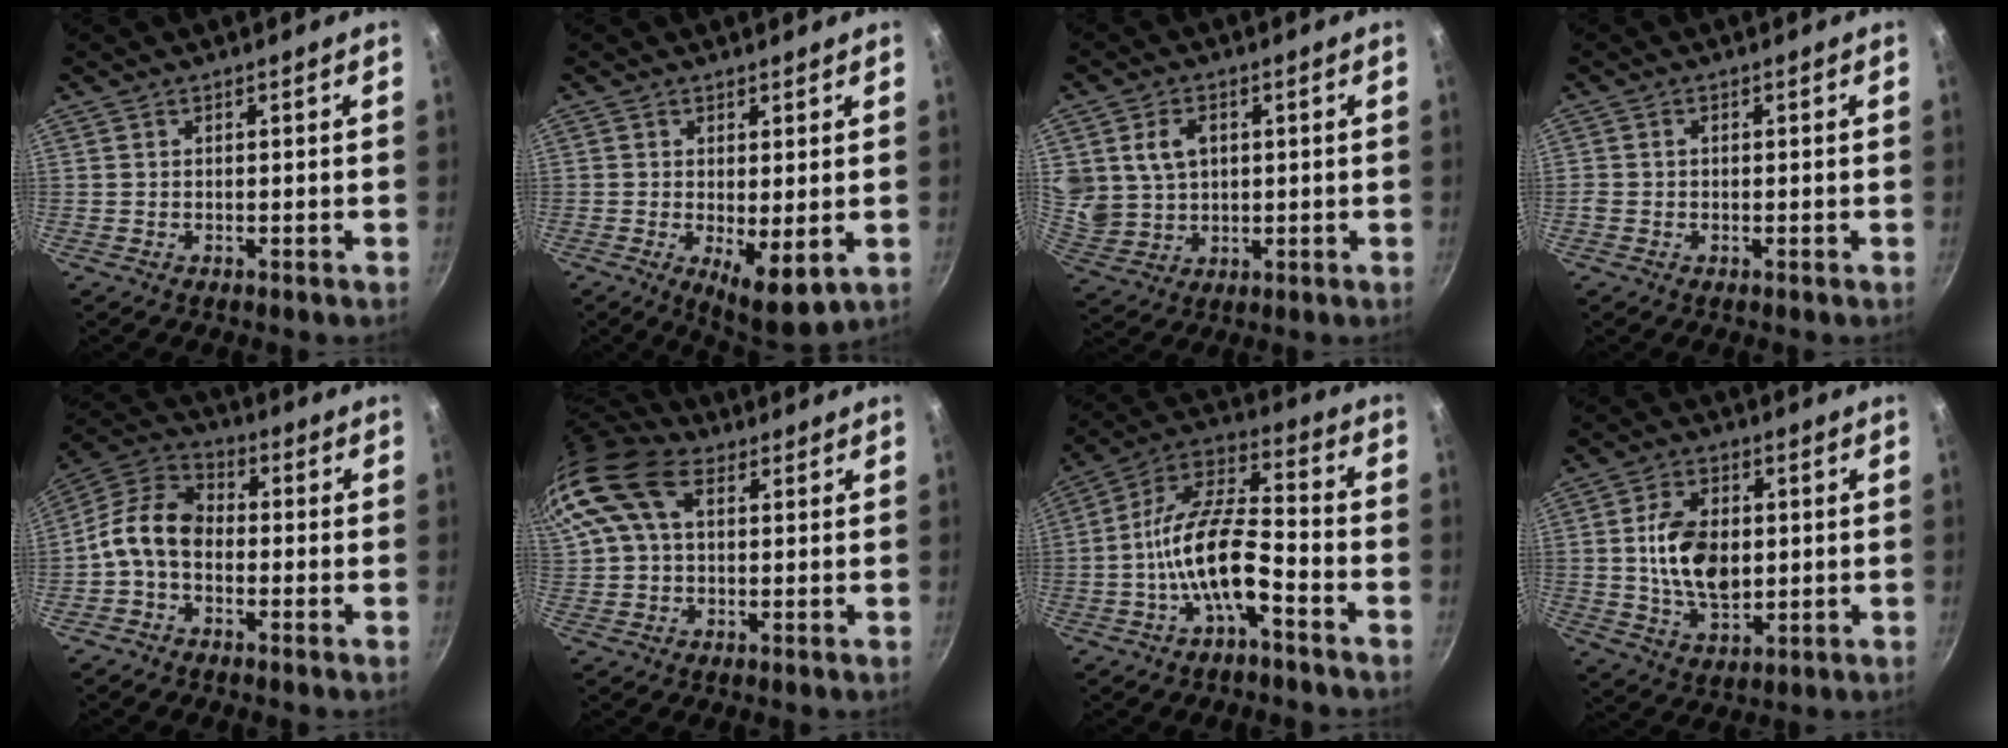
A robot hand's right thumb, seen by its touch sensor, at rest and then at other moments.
{"total": 7.3, "force": [-0.6, 2.7, 6.7], "torque": [-0.089, -0.021, 0.000]}
{"total": 9.5, "force": [2.6, 7.5, 5.1], "torque": [-0.080, -0.011, 0.063]}
{"total": 1.1, "force": [-0.2, 1.0, 0.4], "torque": [-0.008, 0.003, -0.005]}
{"total": 9.6, "force": [-2.1, 6.6, 6.7], "torque": [-0.116, 0.042, -0.064]}
{"total": 15.9, "force": [5.5, 10.0, 11.1], "torque": [-0.225, 0.026, 0.091]}
{"total": 14.2, "force": [-5.4, 5.5, 11.9], "torque": [-0.215, 0.049, -0.112]}
{"total": 12.1, "force": [0.8, 7.7, 9.2], "torque": [-0.145, -0.006, 0.016]}